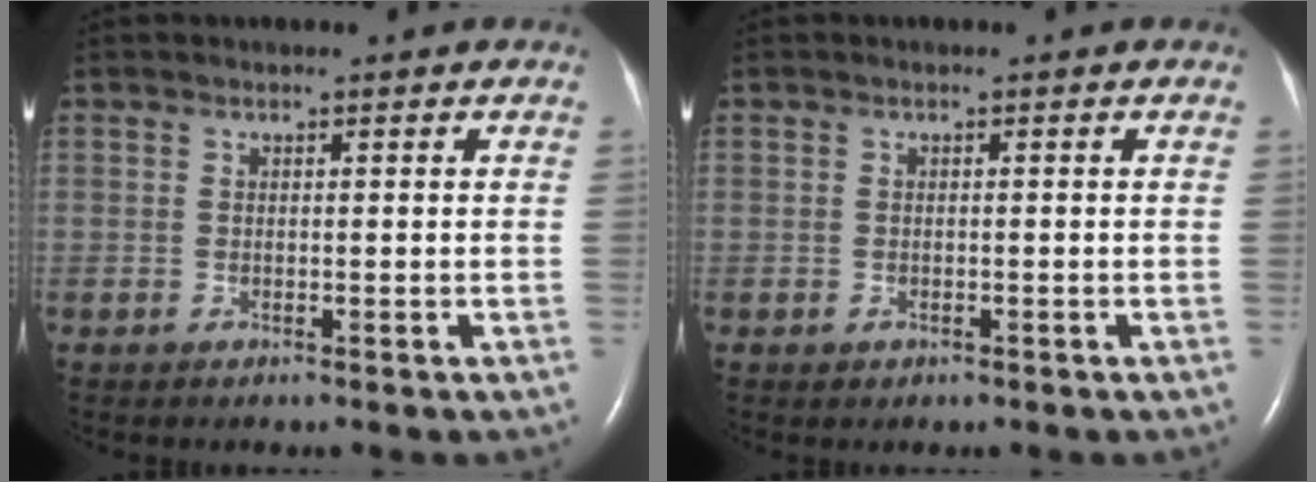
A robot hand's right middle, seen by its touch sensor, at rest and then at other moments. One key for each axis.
{"total": 0.5, "fx": -0.2, "fy": 0.4, "fz": 0.3, "tx": -0.009, "ty": 0.000, "tz": 0.000}